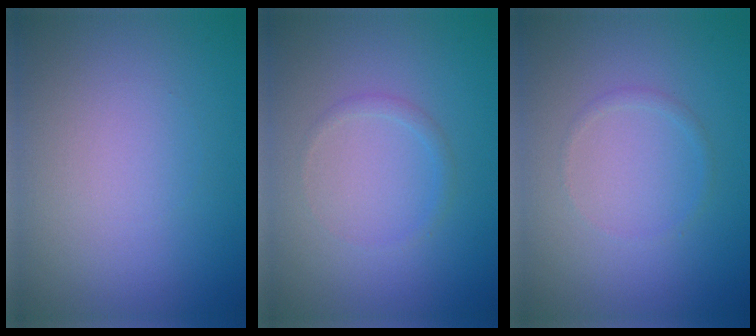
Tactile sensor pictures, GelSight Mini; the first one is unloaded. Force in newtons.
{"total": 0.9, "press": 0.9, "slide": 0.0}
{"total": 0.7, "press": 0.7, "slide": 0.0}